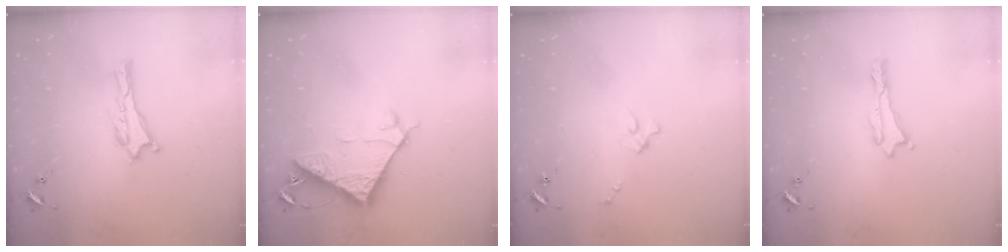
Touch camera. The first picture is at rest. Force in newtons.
{"total": 7.0, "press": 7.0, "slide": 0.7}
{"total": 2.3, "press": 2.2, "slide": 0.3}
{"total": 0.0}